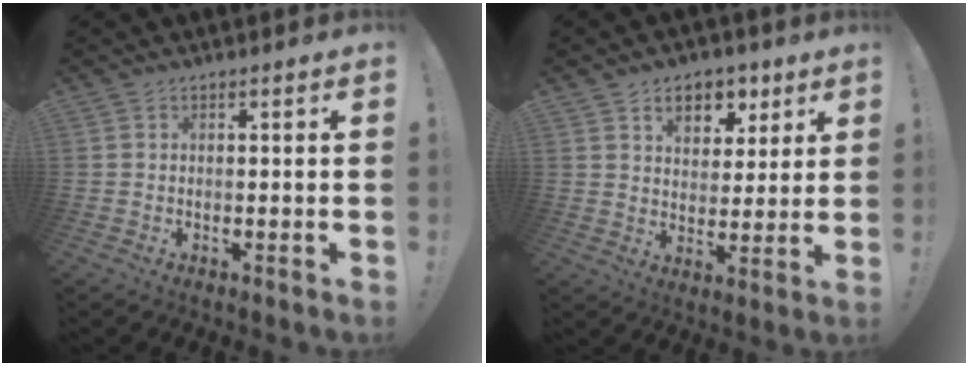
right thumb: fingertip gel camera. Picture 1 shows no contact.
{"total": 8.8, "force": [4.9, 6.1, 4.0], "torque": [-0.041, -0.032, 0.088]}